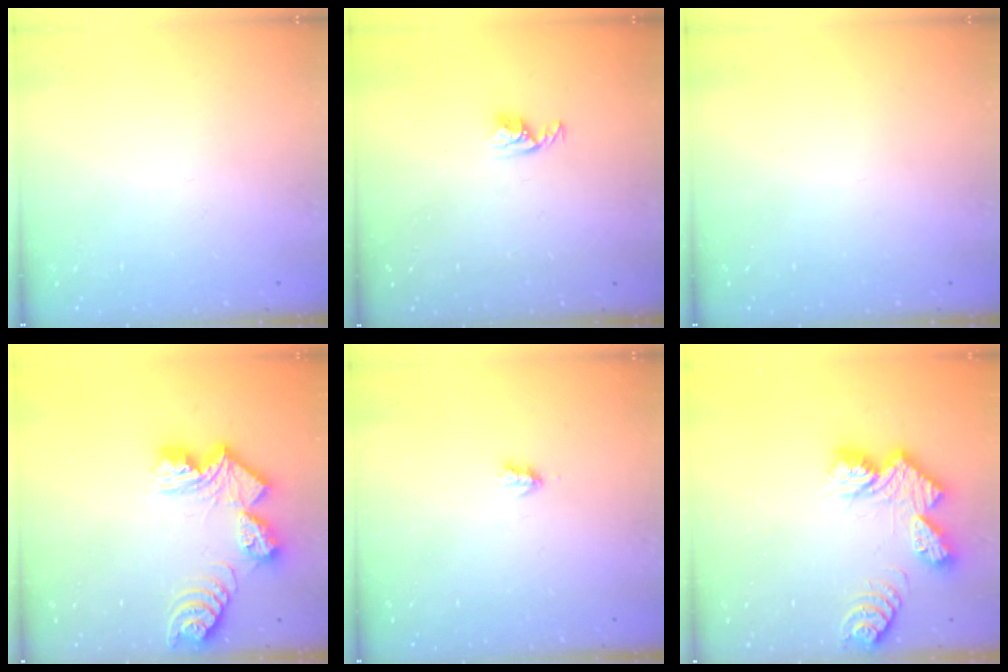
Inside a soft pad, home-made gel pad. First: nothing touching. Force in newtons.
{"total": 3.7, "press": 3.6, "slide": 0.6}
{"total": 0.0}
{"total": 14.4, "press": 14.3, "slide": 1.6}
{"total": 1.9, "press": 1.8, "slide": 0.4}
{"total": 11.9, "press": 11.8, "slide": 1.0}